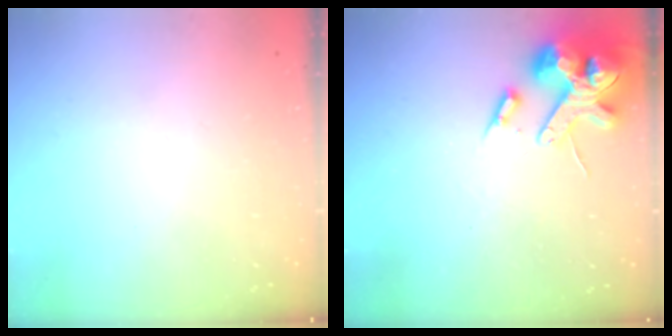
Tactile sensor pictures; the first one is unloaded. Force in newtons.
{"total": 15.2, "press": 15.0, "slide": 2.4}